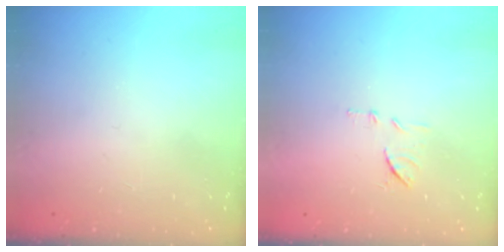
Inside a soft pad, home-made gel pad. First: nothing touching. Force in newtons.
{"total": 8.2, "press": 8.2, "slide": 0.6}